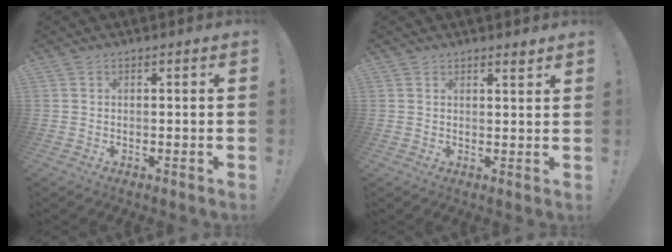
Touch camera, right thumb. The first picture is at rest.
{"total": 1.9, "force": [1.7, -0.1, 0.9], "torque": [-0.002, -0.016, 0.025]}